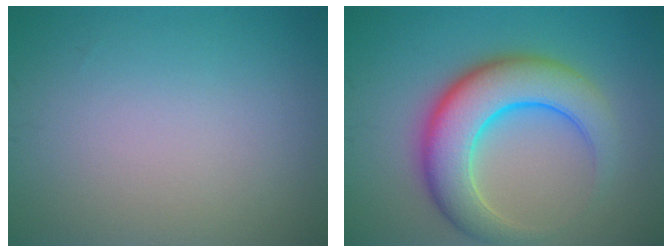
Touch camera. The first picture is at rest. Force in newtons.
{"total": 8.2, "press": 8.2, "slide": 0.3}